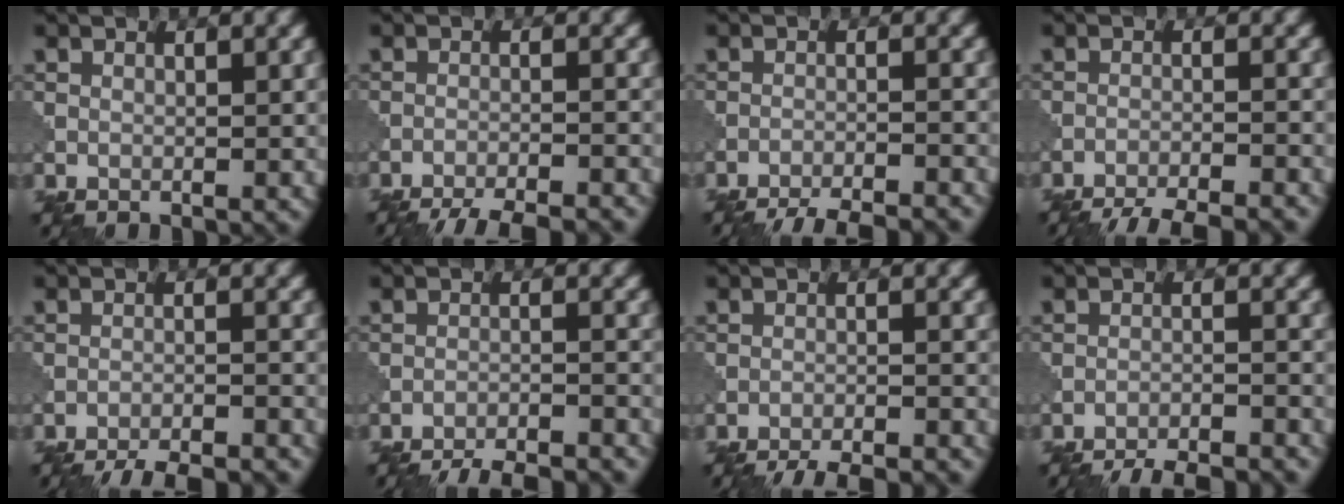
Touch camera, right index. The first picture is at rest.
{"total": 8.8, "force": [-8.2, 1.6, 2.8], "torque": [-0.034, -0.003, -0.116]}
{"total": 9.3, "force": [-8.8, 1.7, 2.6], "torque": [-0.029, 0.000, -0.122]}
{"total": 9.6, "force": [-9.0, 1.7, 2.8], "torque": [-0.034, -0.005, -0.126]}
{"total": 9.6, "force": [-9.1, 1.8, 2.5], "torque": [-0.027, 0.001, -0.123]}
{"total": 10.9, "force": [-10.4, 2.2, 2.5], "torque": [-0.023, 0.000, -0.138]}
{"total": 8.5, "force": [-8.0, 1.5, 2.3], "torque": [-0.026, 0.002, -0.111]}
{"total": 10.7, "force": [-10.2, 2.1, 2.4], "torque": [-0.023, 0.001, -0.136]}